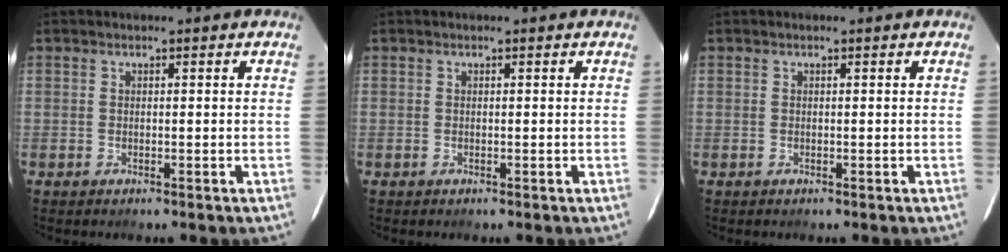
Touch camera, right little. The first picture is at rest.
{"total": 0.0}
{"total": 0.0}